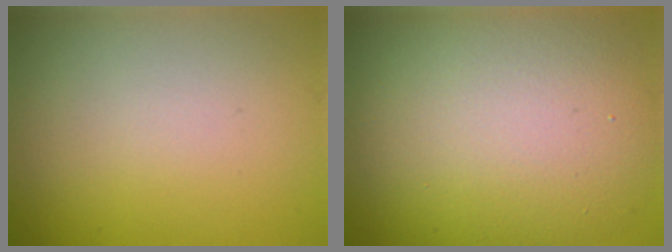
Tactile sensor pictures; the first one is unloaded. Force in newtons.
{"total": 12.5, "press": 12.5, "slide": 1.0}